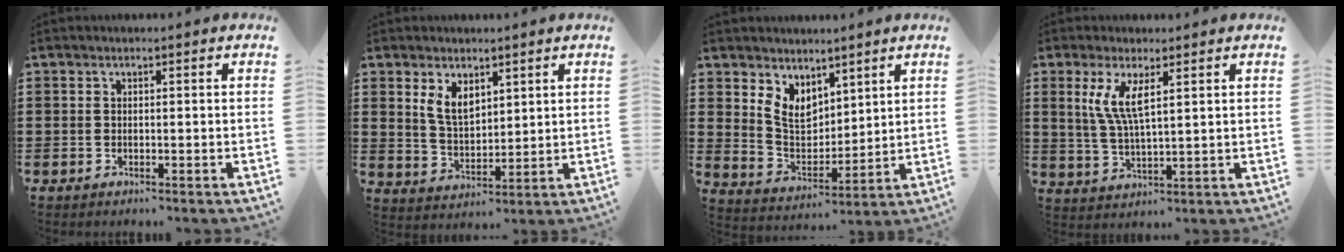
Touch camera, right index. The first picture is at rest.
{"total": 5.0, "force": [2.7, 2.9, 3.1], "torque": [-0.072, 0.007, 0.050]}
{"total": 6.1, "force": [4.0, 4.0, 2.2], "torque": [-0.066, -0.009, 0.077]}
{"total": 5.9, "force": [2.3, 1.4, 5.2], "torque": [-0.118, -0.002, 0.036]}